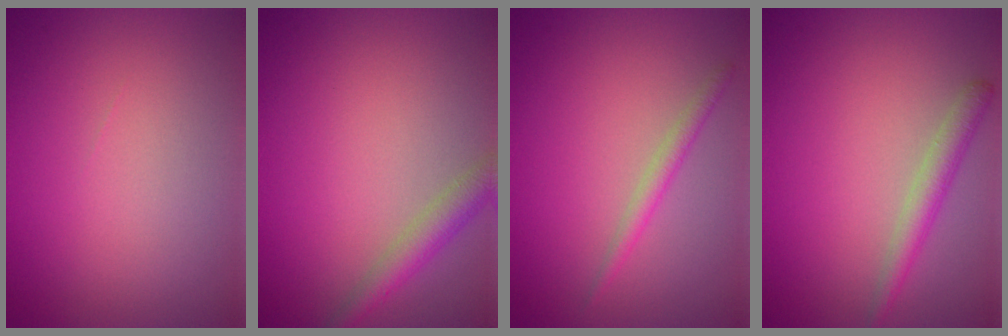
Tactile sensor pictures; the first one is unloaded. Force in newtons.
{"total": 2.6, "press": 2.6, "slide": 0.1}
{"total": 1.5, "press": 1.5, "slide": 0.0}
{"total": 2.2, "press": 2.2, "slide": 0.1}